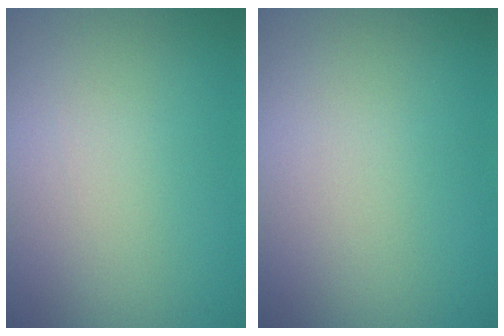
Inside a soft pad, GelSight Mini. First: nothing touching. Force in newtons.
{"total": 0.0}